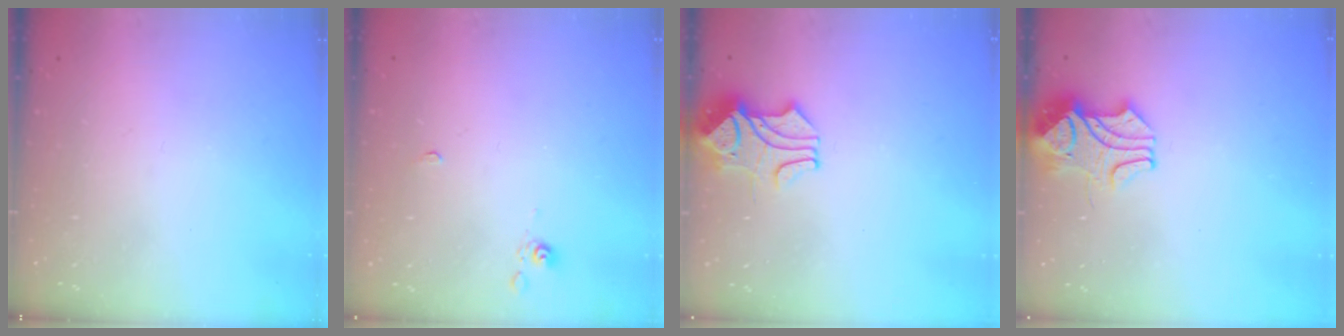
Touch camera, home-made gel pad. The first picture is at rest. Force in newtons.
{"total": 2.9, "press": 2.9, "slide": 0.6}
{"total": 1.8, "press": 1.4, "slide": 1.1}
{"total": 2.4, "press": 2.2, "slide": 1.0}